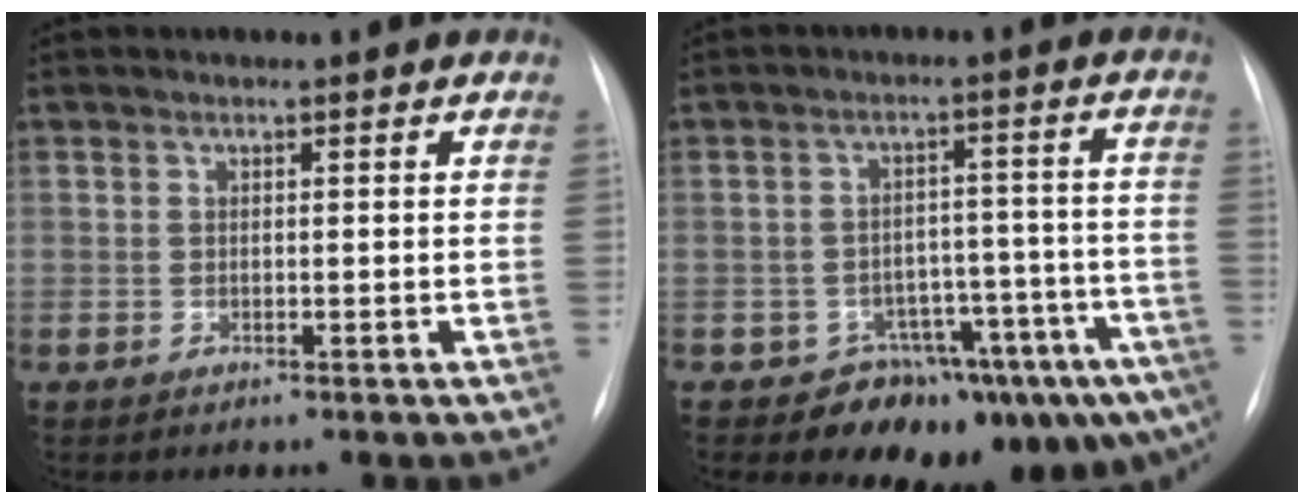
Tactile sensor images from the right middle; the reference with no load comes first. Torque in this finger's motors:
{"motor_torque": [1.11, -1.03, 0.12, 0.07]}